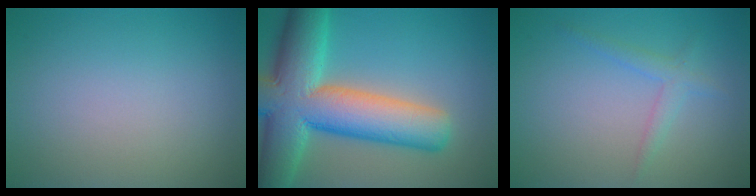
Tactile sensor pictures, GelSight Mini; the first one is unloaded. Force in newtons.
{"total": 13.0, "press": 13.0, "slide": 1.0}
{"total": 1.6, "press": 1.6, "slide": 0.2}